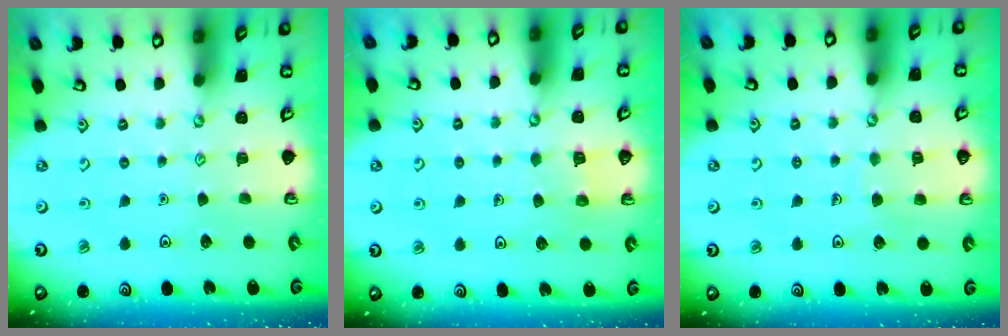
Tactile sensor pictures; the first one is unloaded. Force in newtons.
{"total": 4.1, "press": 4.1, "slide": 0.3}
{"total": 4.3, "press": 4.3, "slide": 0.4}